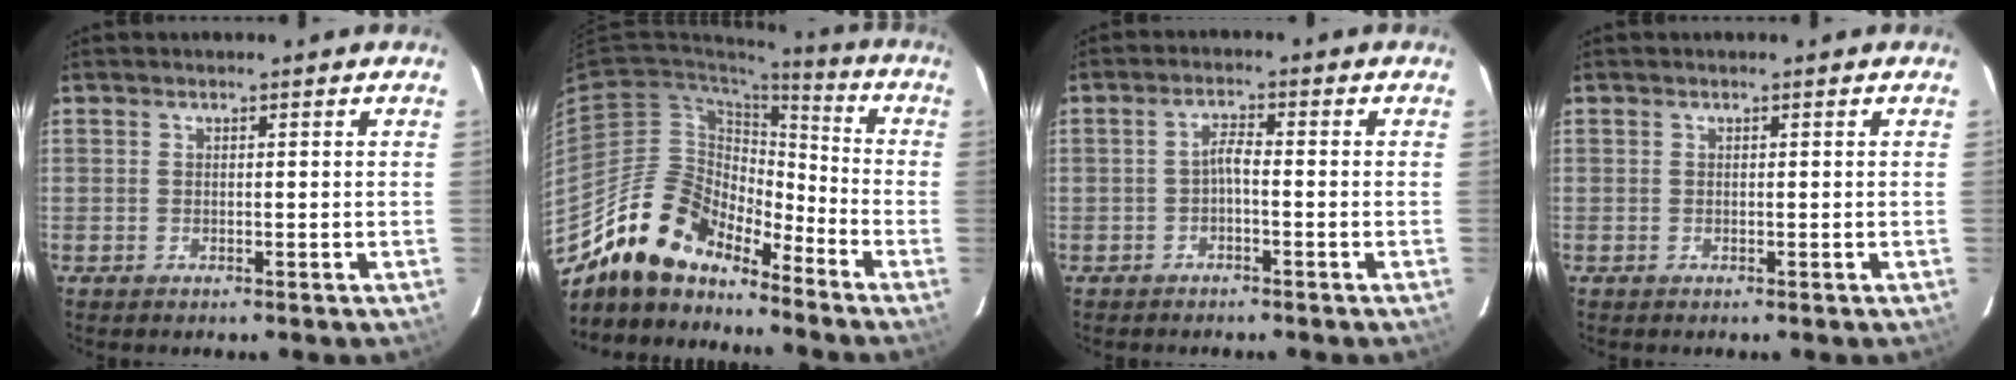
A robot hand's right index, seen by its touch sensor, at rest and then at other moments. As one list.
[{"total": 16.5, "force": [-13.5, 6.9, 6.5], "torque": [-0.130, 0.014, -0.246]}, {"total": 2.2, "force": [-1.0, 0.5, 1.9], "torque": [-0.037, 0.010, -0.020]}, {"total": 0.0}]